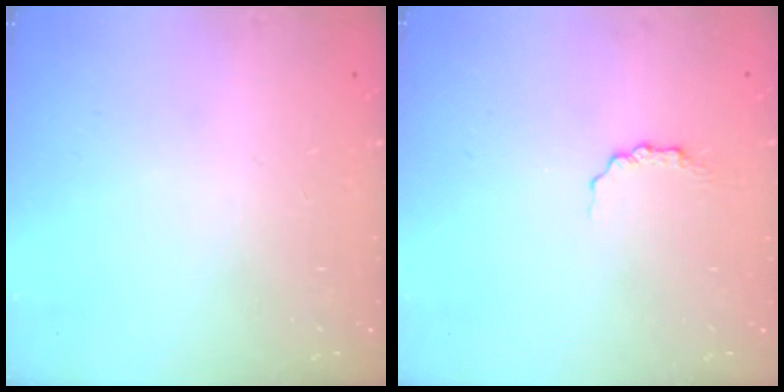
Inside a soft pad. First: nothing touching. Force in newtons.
{"total": 3.6, "press": 3.5, "slide": 0.5}